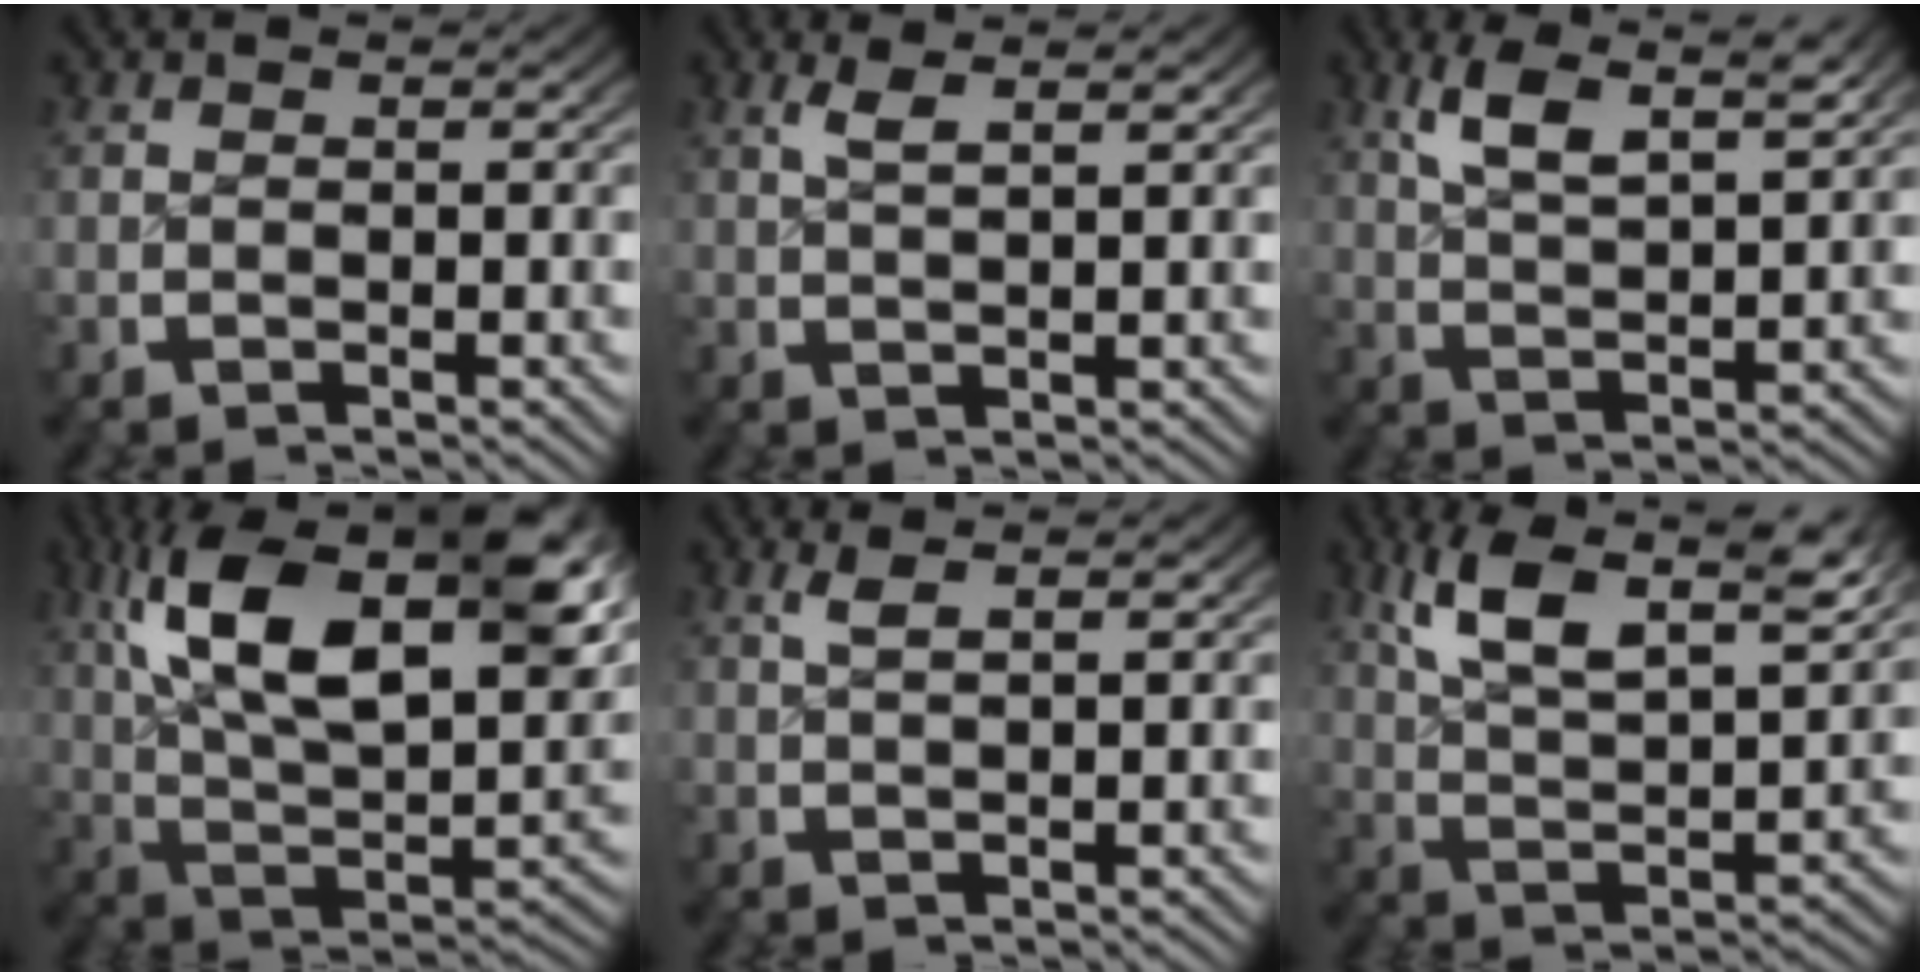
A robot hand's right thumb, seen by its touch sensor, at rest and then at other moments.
{"total": 2.2, "force": [1.6, 0.0, 1.5], "torque": [-0.026, 0.004, 0.037]}
{"total": 6.1, "force": [3.7, 2.2, 4.3], "torque": [-0.079, 0.003, 0.069]}
{"total": 18.8, "force": [3.6, 10.9, 15.0], "torque": [-0.264, -0.029, 0.067]}
{"total": 1.9, "force": [1.5, 0.0, 1.2], "torque": [-0.021, 0.003, 0.033]}
{"total": 11.6, "force": [3.8, 7.0, 8.4], "torque": [-0.159, -0.012, 0.063]}